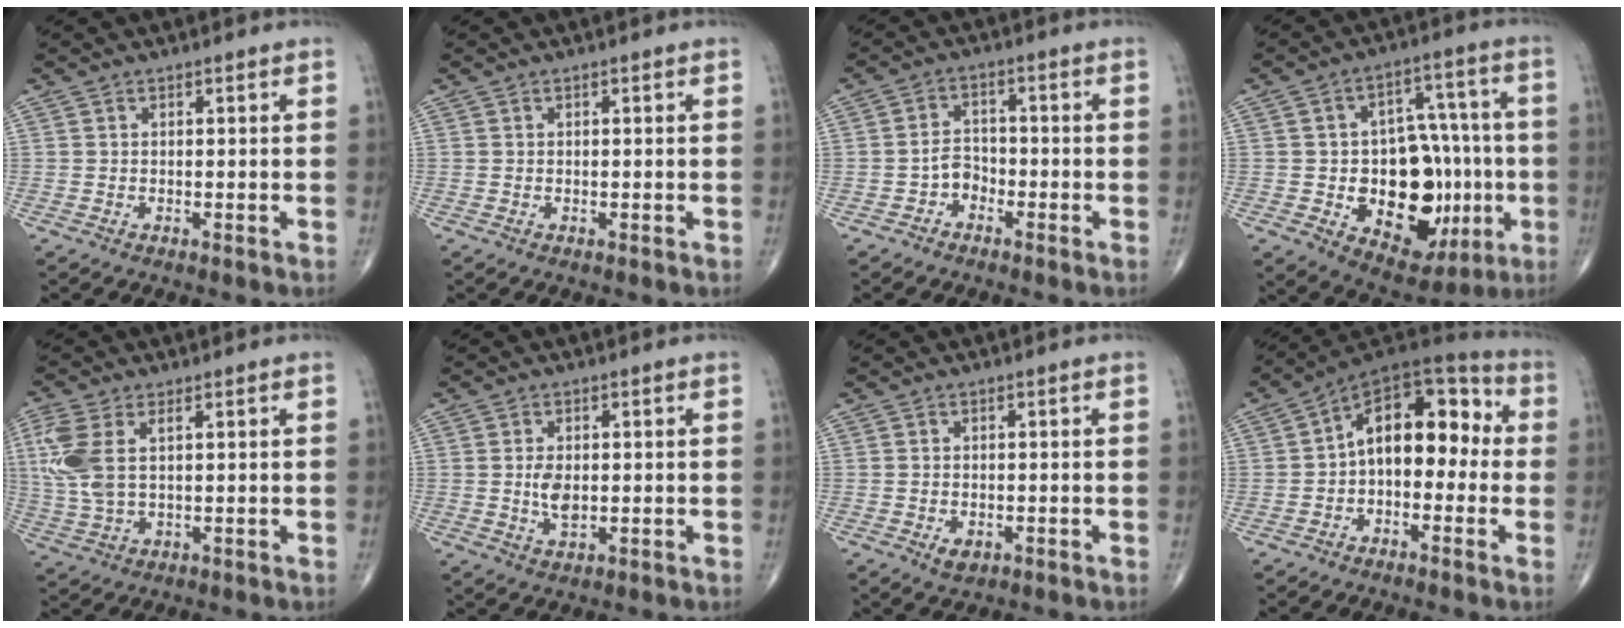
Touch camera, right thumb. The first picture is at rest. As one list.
[{"total": 0.5, "force": [0.0, 0.3, 0.4], "torque": [-0.003, 0.001, 0.001]}, {"total": 3.7, "force": [-2.0, 2.8, 1.4], "torque": [-0.005, 0.023, -0.043]}, {"total": 21.8, "force": [-4.3, 13.9, 16.2], "torque": [-0.174, 0.035, -0.038]}, {"total": 9.0, "force": [2.1, 4.7, 7.3], "torque": [-0.194, 0.008, 0.047]}, {"total": 4.0, "force": [-0.1, 2.3, 3.3], "torque": [-0.057, -0.004, 0.001]}, {"total": 1.7, "force": [-0.7, 1.2, 1.1], "torque": [-0.012, 0.003, -0.006]}, {"total": 14.3, "force": [-0.4, 8.7, 11.3], "torque": [-0.124, 0.053, -0.025]}]